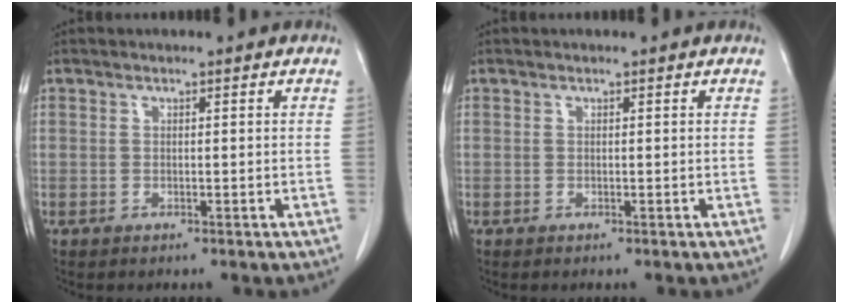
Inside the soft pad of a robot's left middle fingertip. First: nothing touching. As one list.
[{"total": 0.0}]